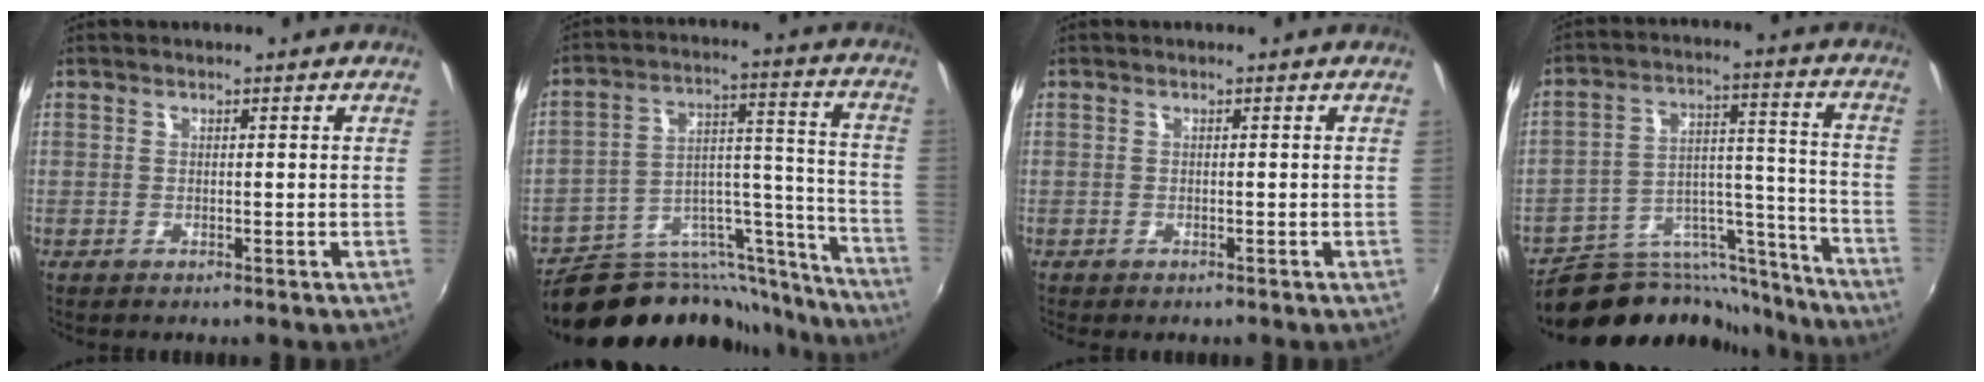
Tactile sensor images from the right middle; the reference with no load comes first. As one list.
[{"total": 23.2, "force": [-19.9, 8.9, 8.1], "torque": [-0.106, 0.056, -0.279]}, {"total": 0.8, "force": [-0.7, 0.5, 0.1], "torque": [-0.007, -0.003, -0.010]}, {"total": 18.3, "force": [-16.3, 7.2, 4.1], "torque": [-0.054, 0.060, -0.236]}]